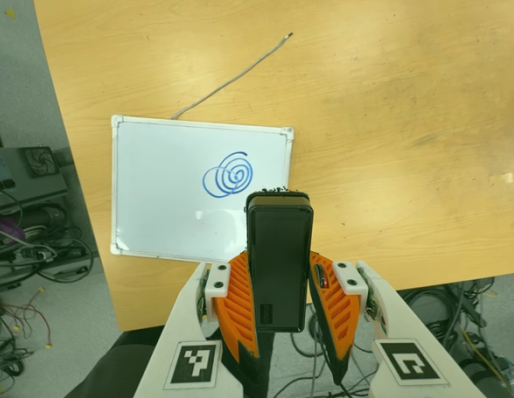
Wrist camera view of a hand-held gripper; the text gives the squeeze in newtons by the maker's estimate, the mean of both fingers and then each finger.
{"total": 5.2, "left": 3.5, "right": 7.0}